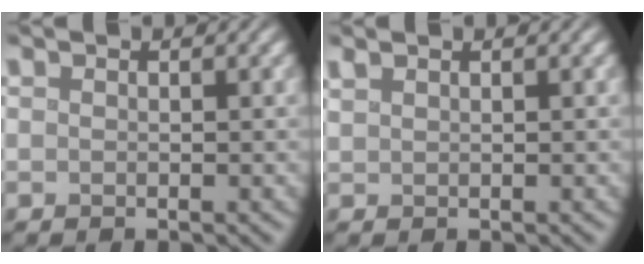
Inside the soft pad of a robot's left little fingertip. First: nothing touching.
{"total": 1.1, "force": [0.9, 0.3, 0.5], "torque": [-0.013, 0.004, 0.019]}